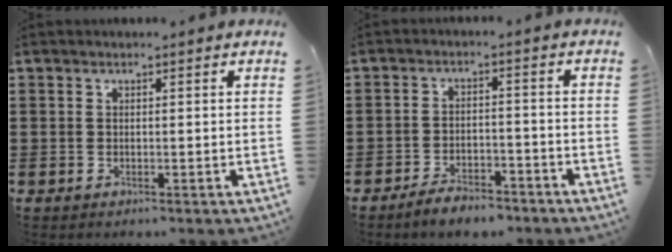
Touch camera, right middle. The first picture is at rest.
{"total": 4.2, "force": [-4.0, 0.9, 1.2], "torque": [-0.027, 0.005, -0.081]}